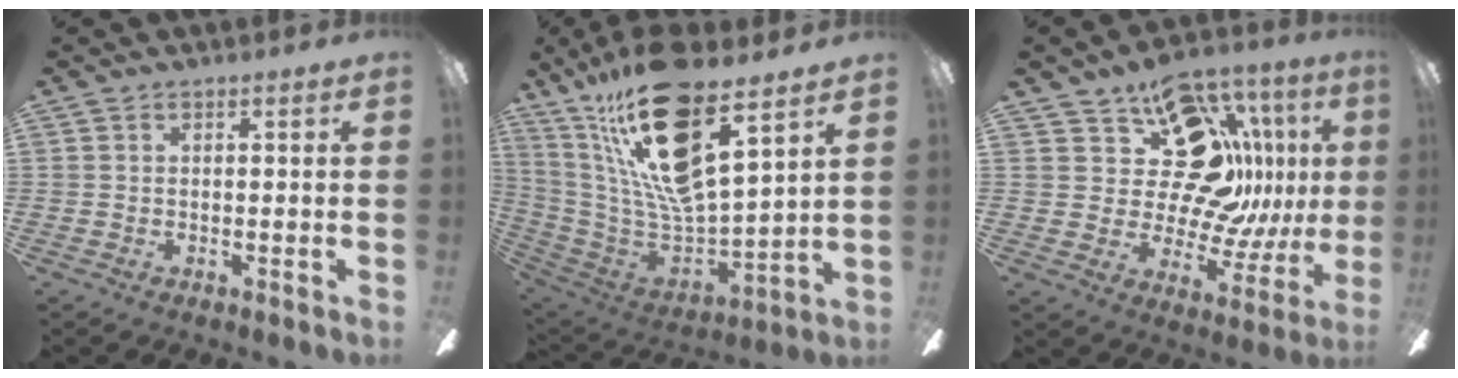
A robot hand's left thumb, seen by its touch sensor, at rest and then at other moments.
{"total": 23.6, "force": [14.1, 7.1, 17.6], "torque": [-0.343, -0.085, 0.238]}
{"total": 19.7, "force": [8.2, 12.5, 12.8], "torque": [-0.200, -0.054, 0.160]}